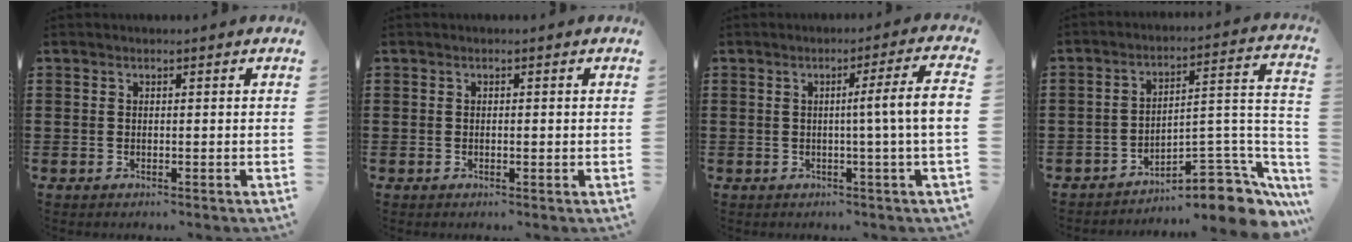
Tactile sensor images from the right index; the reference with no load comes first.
{"total": 0.7, "force": [-0.1, 0.3, 0.6], "torque": [-0.014, -0.002, -0.001]}
{"total": 6.4, "force": [0.0, -1.0, 6.3], "torque": [-0.097, -0.017, -0.008]}
{"total": 8.1, "force": [-6.2, 3.1, 4.2], "torque": [-0.041, 0.003, -0.116]}